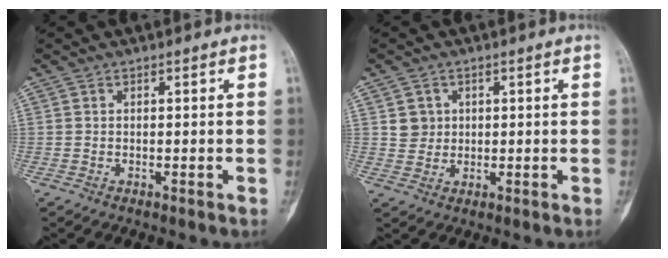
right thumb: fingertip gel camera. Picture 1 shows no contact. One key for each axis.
{"total": 3.3, "fx": 1.0, "fy": 3.1, "fz": 0.6, "tx": 0.008, "ty": -0.002, "tz": 0.017}